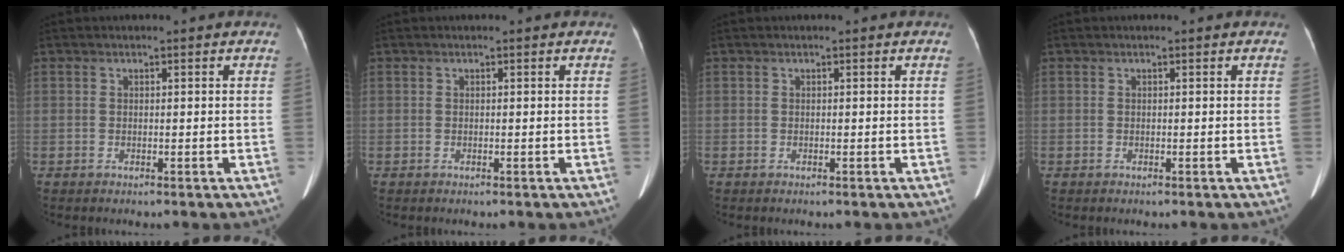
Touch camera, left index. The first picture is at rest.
{"total": 0.0}
{"total": 0.0}
{"total": 0.0}